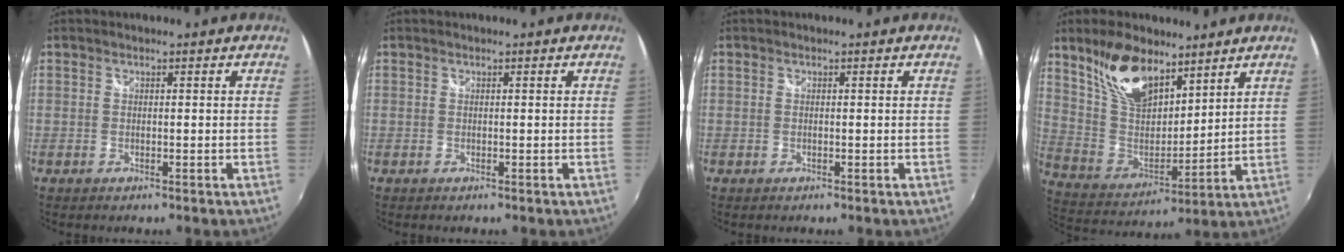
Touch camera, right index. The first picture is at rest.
{"total": 0.0}
{"total": 0.0}
{"total": 15.5, "force": [10.2, 7.6, 8.8], "torque": [-0.177, 0.013, 0.206]}